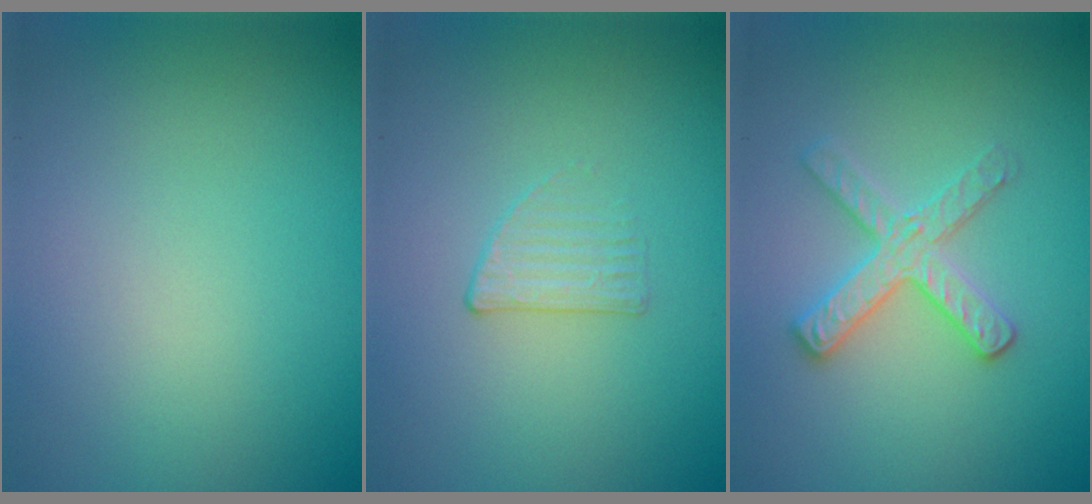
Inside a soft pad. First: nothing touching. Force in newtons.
{"total": 1.2, "press": 0.6, "slide": 1.0}
{"total": 2.9, "press": 2.8, "slide": 0.8}